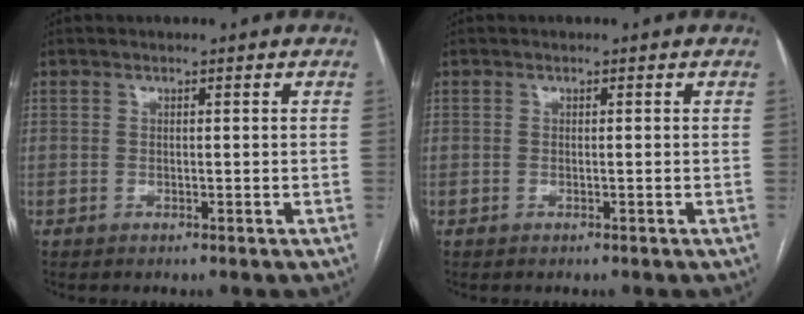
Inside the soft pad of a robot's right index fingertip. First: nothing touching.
{"total": 0.0}